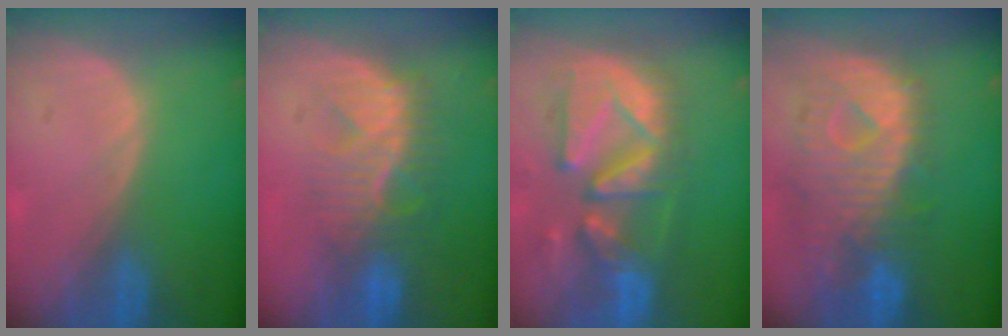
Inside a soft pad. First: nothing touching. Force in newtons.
{"total": 8.1, "press": 8.0, "slide": 1.2}
{"total": 12.7, "press": 11.2, "slide": 6.0}
{"total": 11.7, "press": 10.1, "slide": 5.9}